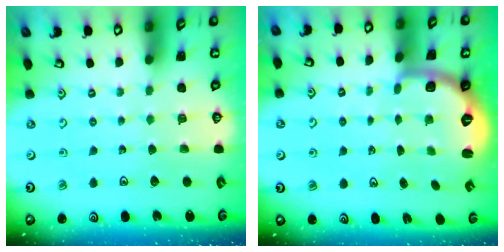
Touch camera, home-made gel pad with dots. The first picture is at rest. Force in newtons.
{"total": 2.6, "press": 1.5, "slide": 2.2}